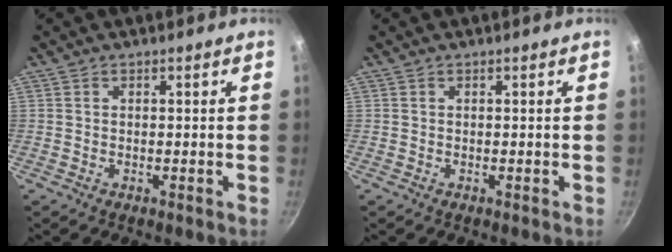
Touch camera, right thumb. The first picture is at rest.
{"total": 0.0}